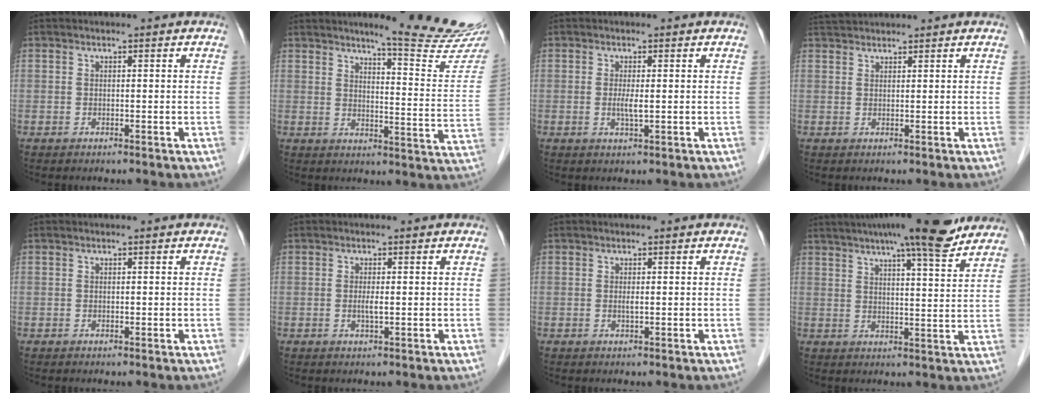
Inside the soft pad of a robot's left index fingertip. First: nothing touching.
{"total": 15.8, "force": [14.1, -0.2, 7.2], "torque": [-0.088, -0.083, 0.167]}
{"total": 1.9, "force": [-0.1, 0.1, 1.9], "torque": [-0.043, -0.006, -0.001]}
{"total": 3.5, "force": [3.4, 0.3, 0.8], "torque": [-0.018, 0.030, 0.065]}
{"total": 0.0}
{"total": 1.3, "force": [-0.1, 0.0, 1.3], "torque": [-0.028, -0.004, -0.003]}
{"total": 0.7, "force": [0.0, 0.0, 0.7], "torque": [-0.016, -0.005, 0.000]}
{"total": 15.6, "force": [12.6, 1.5, 9.1], "torque": [-0.133, 0.013, 0.169]}